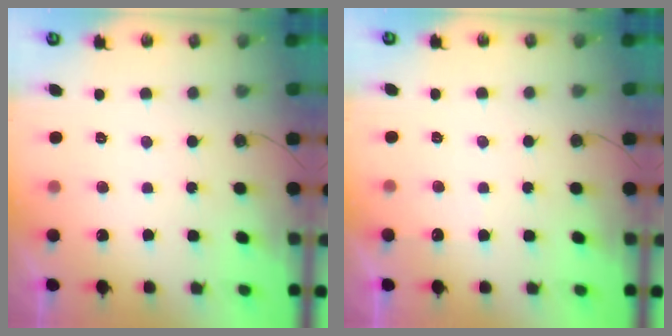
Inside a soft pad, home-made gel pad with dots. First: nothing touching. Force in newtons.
{"total": 4.6, "press": 4.5, "slide": 0.6}